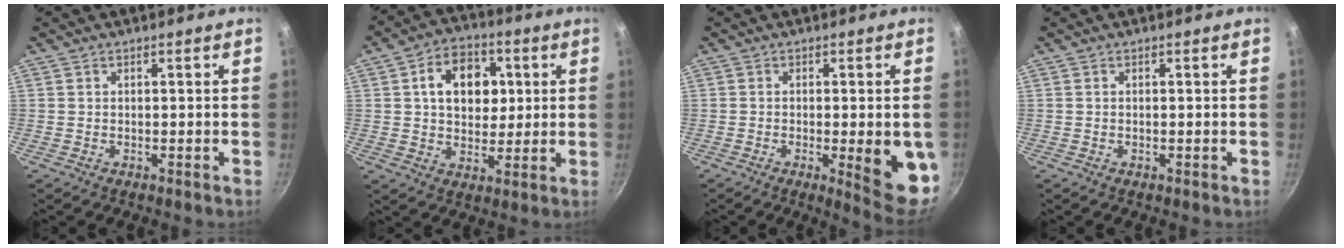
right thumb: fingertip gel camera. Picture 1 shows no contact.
{"total": 12.5, "force": [2.8, 9.2, 8.0], "torque": [-0.083, 0.003, 0.037]}
{"total": 10.9, "force": [-2.0, 2.9, 10.3], "torque": [-0.108, -0.003, -0.018]}
{"total": 0.0}